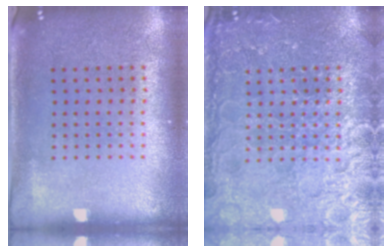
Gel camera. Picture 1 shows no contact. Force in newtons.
{"total": 6.6, "press": 6.6, "slide": 0.9}